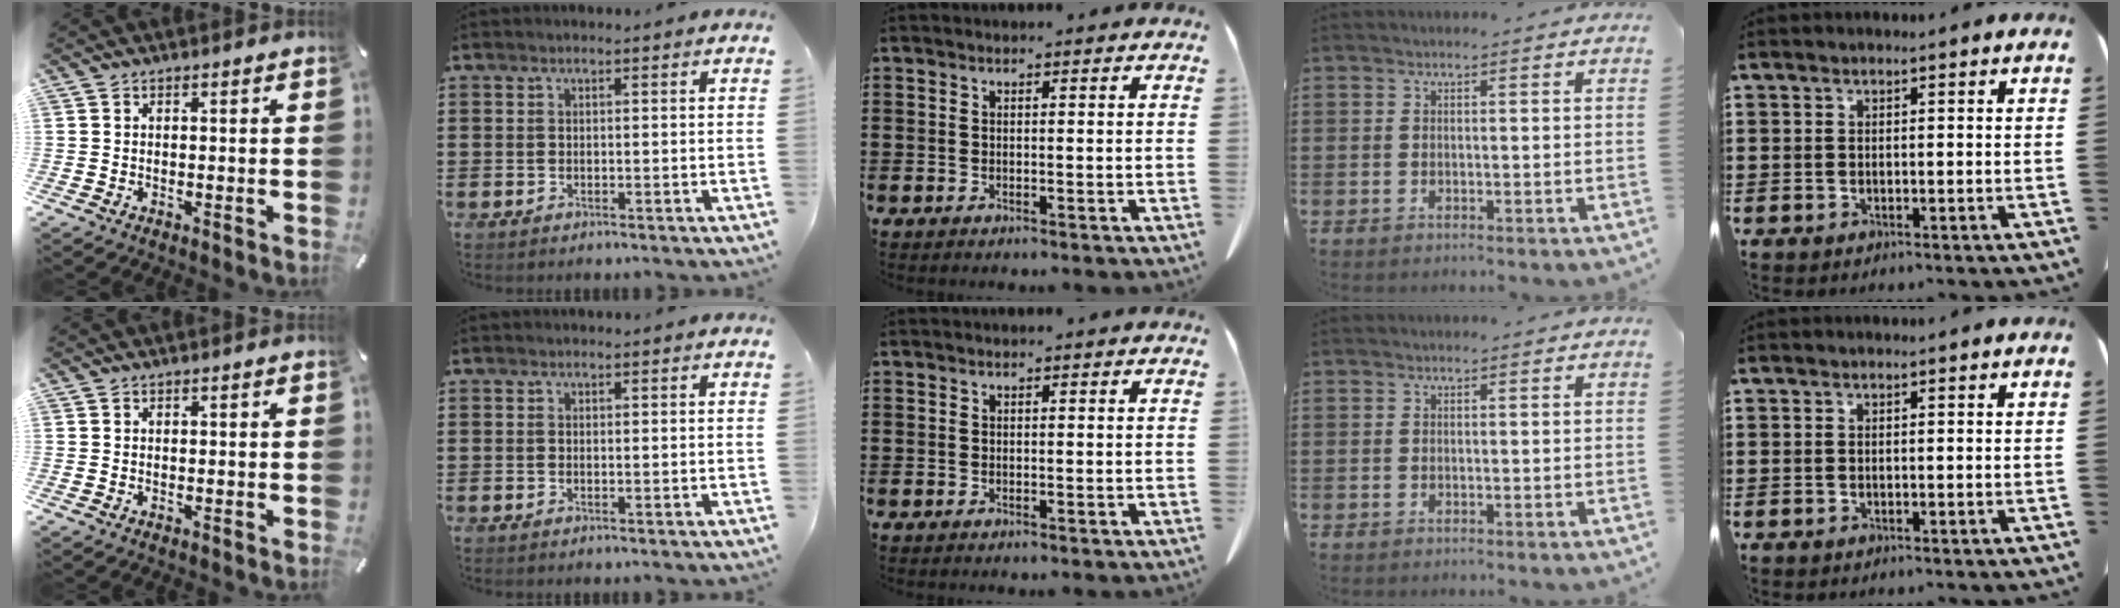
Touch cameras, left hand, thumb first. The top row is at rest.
{}